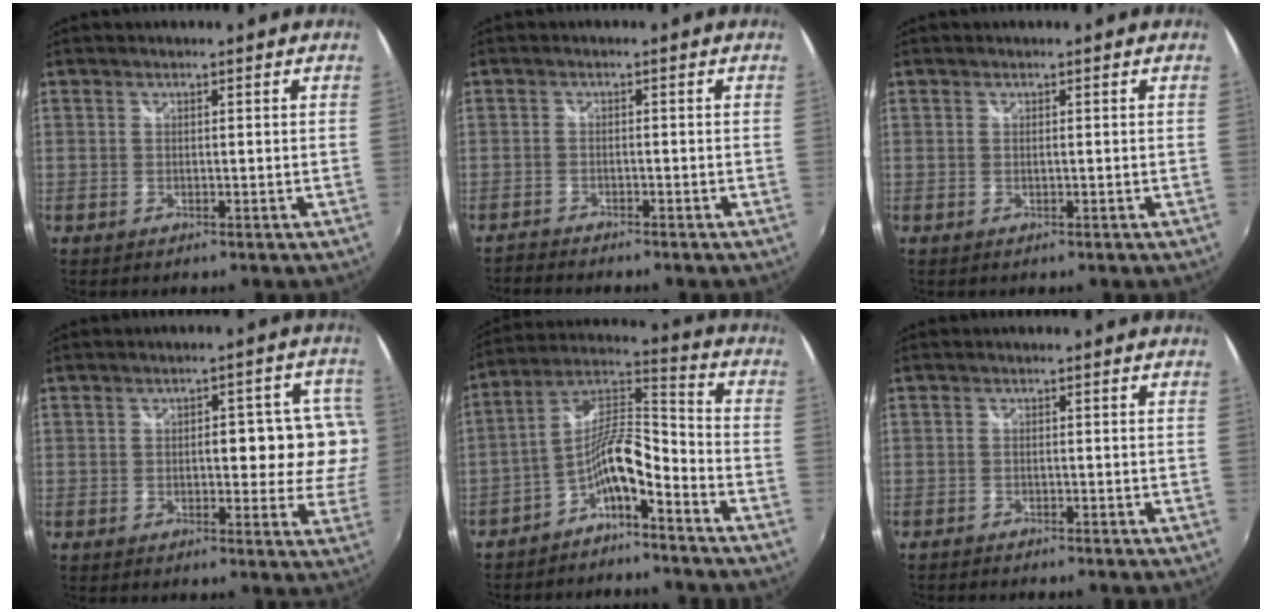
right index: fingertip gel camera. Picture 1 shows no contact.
{"total": 2.3, "force": [-2.3, 0.1, 0.0], "torque": [-0.013, -0.010, -0.050]}
{"total": 0.0}
{"total": 9.3, "force": [0.2, 5.3, 7.6], "torque": [-0.073, 0.018, 0.010]}
{"total": 9.2, "force": [-5.7, 2.1, 6.9], "torque": [-0.149, 0.023, -0.108]}
{"total": 2.0, "force": [-1.9, 0.2, 0.3], "torque": [-0.019, -0.010, -0.036]}